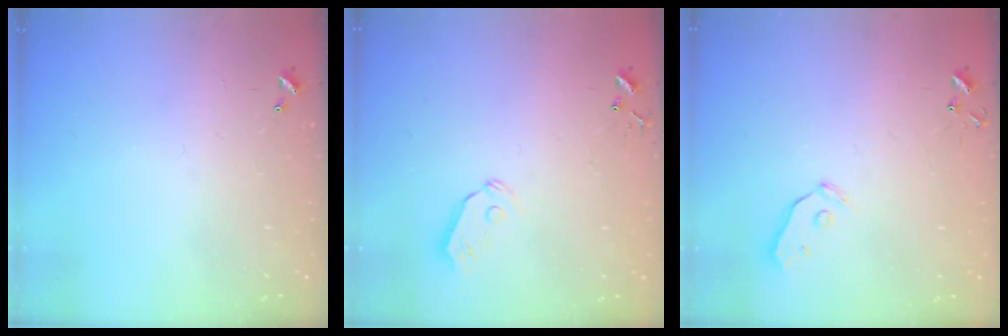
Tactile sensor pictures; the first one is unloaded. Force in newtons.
{"total": 4.4, "press": 4.3, "slide": 0.5}
{"total": 3.7, "press": 3.6, "slide": 0.8}